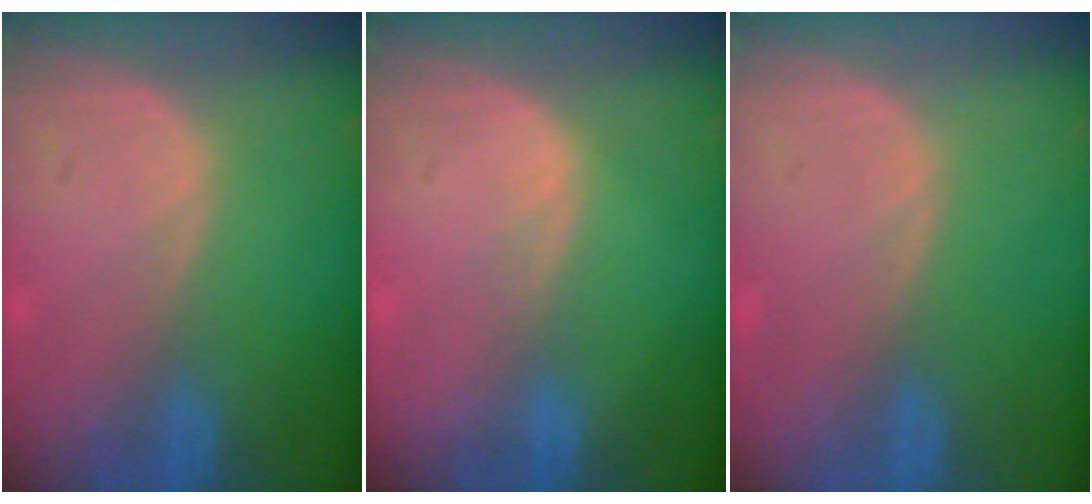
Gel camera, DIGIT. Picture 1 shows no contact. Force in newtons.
{"total": 0.9, "press": 0.9, "slide": 0.1}
{"total": 0.0}